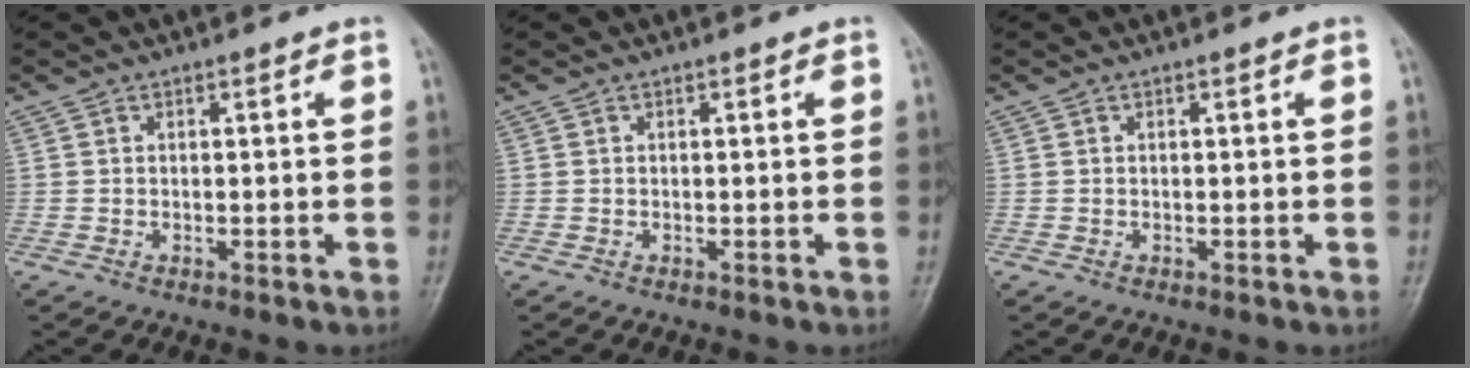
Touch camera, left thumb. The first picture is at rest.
{"total": 0.0}
{"total": 0.0}